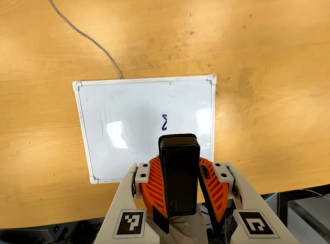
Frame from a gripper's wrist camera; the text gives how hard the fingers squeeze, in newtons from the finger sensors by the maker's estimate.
{"total": 8.6, "left": 9.1, "right": 8.0}